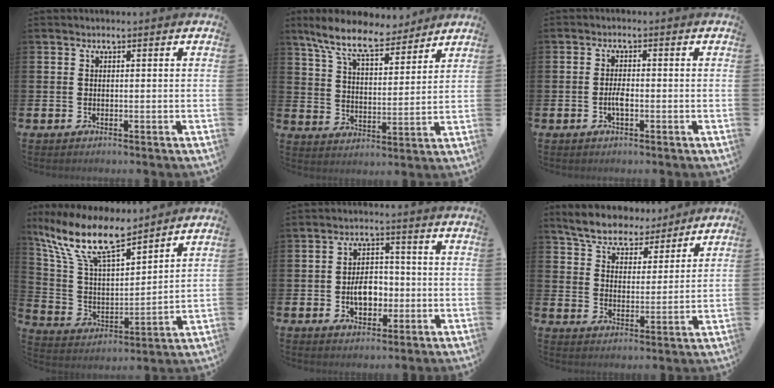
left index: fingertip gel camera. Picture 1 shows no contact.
{"total": 9.6, "force": [8.4, 2.6, 3.9], "torque": [-0.105, -0.036, 0.152]}
{"total": 2.1, "force": [-0.6, 0.7, 1.9], "torque": [-0.034, 0.001, -0.012]}
{"total": 12.3, "force": [10.1, 2.9, 6.4], "torque": [-0.170, -0.055, 0.178]}
{"total": 5.2, "force": [-1.2, 3.6, 3.6], "torque": [-0.053, 0.004, -0.028]}
{"total": 6.6, "force": [6.3, 1.8, 0.7], "torque": [-0.053, -0.038, 0.113]}